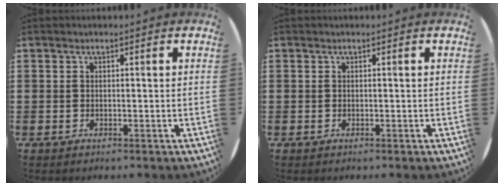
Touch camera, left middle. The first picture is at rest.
{"total": 0.0}